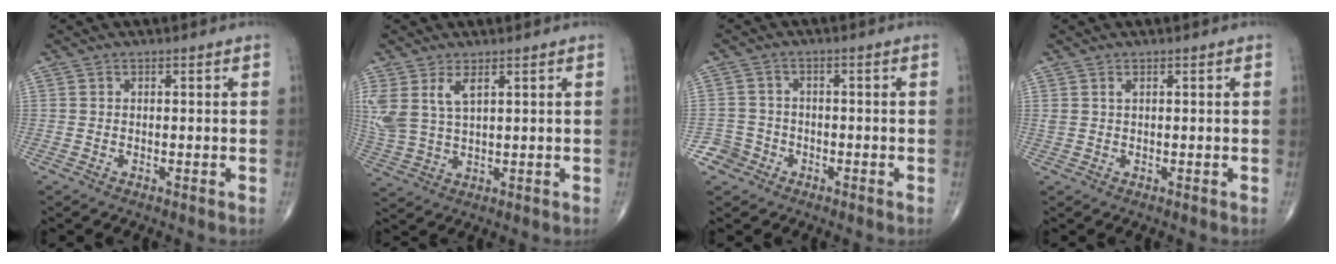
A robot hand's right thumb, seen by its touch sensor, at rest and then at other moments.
{"total": 7.6, "force": [3.4, 3.3, 5.9], "torque": [-0.139, -0.008, 0.080]}
{"total": 3.7, "force": [-2.0, 3.1, -0.2], "torque": [0.022, 0.017, -0.041]}
{"total": 1.0, "force": [0.6, 0.3, 0.7], "torque": [-0.016, 0.007, 0.015]}